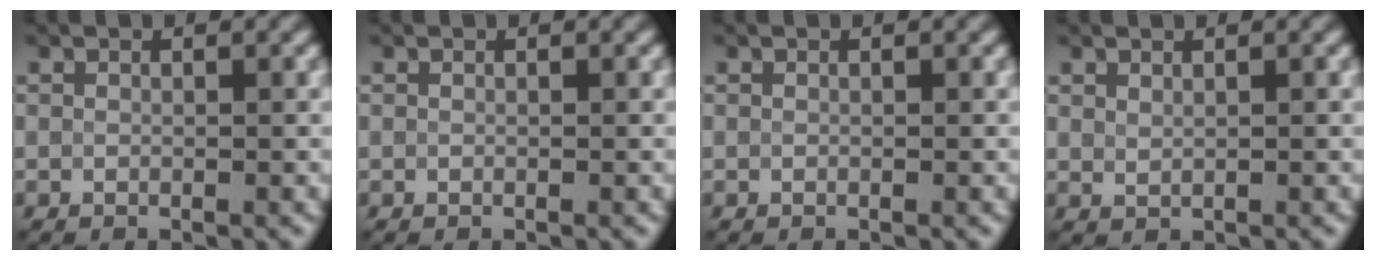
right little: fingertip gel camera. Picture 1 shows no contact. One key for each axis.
{"total": 0.0}
{"total": 0.0}
{"total": 0.7, "fx": 0.6, "fy": 0.2, "fz": 0.3, "tx": -0.009, "ty": -0.002, "tz": 0.017}